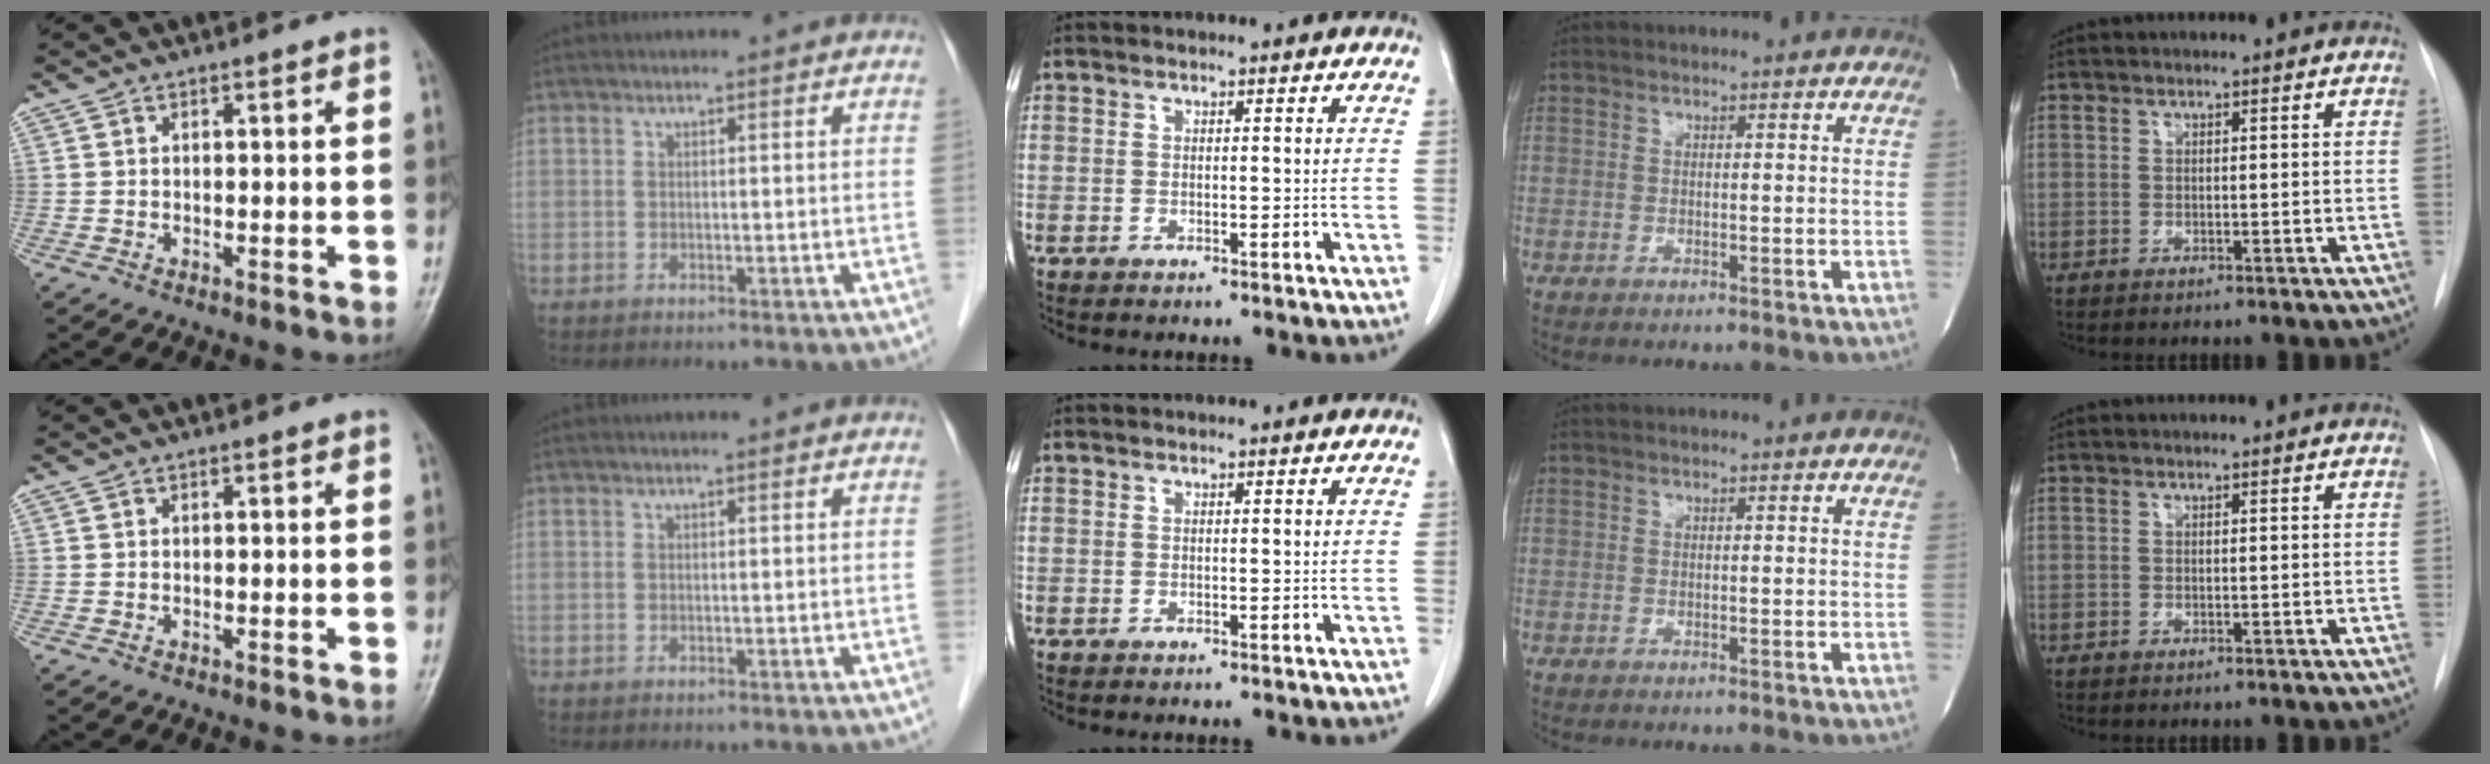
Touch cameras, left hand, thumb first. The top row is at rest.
{}